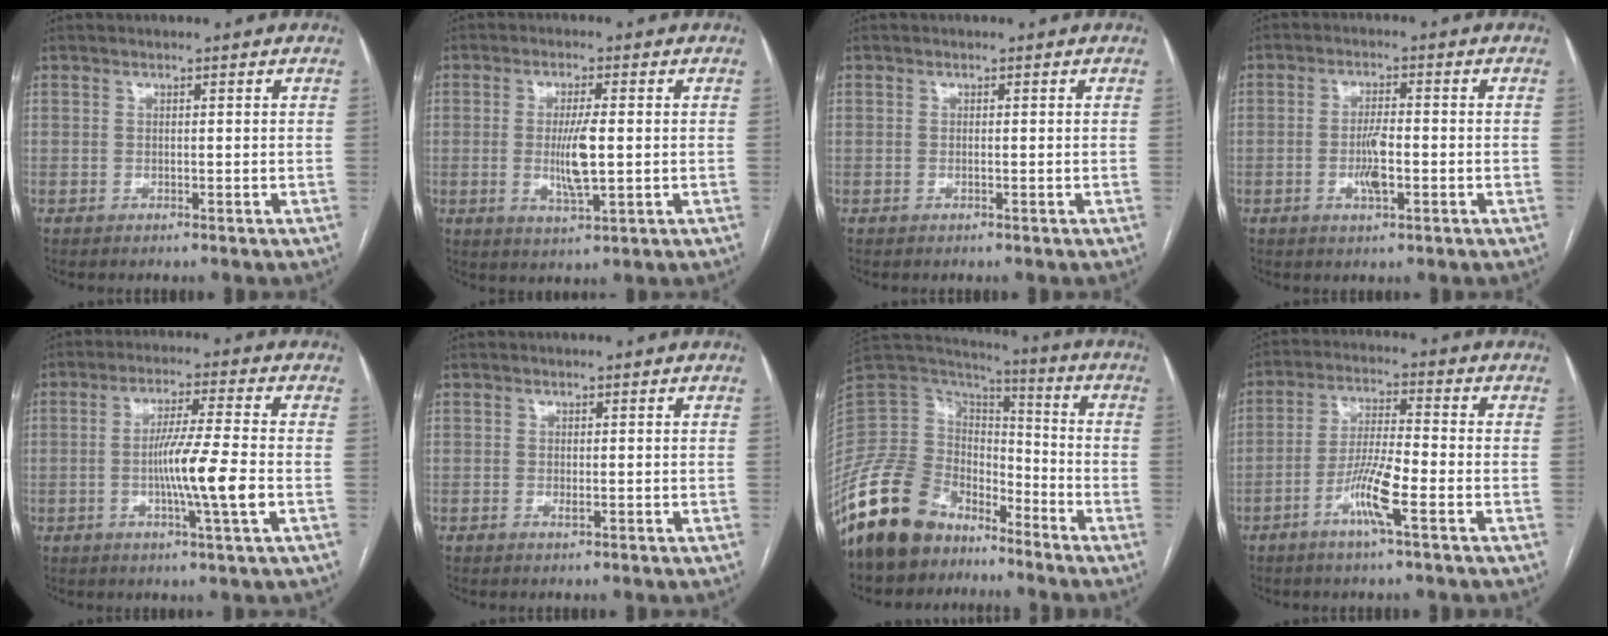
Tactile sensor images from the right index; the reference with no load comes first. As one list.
[{"total": 6.2, "force": [-0.3, 1.0, 6.1], "torque": [-0.116, -0.008, -0.005]}, {"total": 0.0}, {"total": 4.6, "force": [-1.3, 1.0, 4.2], "torque": [-0.083, -0.002, -0.020]}, {"total": 9.3, "force": [-1.9, -0.9, 9.1], "torque": [-0.163, -0.010, -0.036]}, {"total": 0.6, "force": [-0.2, 0.2, 0.6], "torque": [-0.008, -0.001, -0.004]}, {"total": 15.8, "force": [-11.3, 9.3, 6.1], "torque": [-0.134, 0.043, -0.214]}, {"total": 8.0, "force": [-3.7, 0.2, 7.1], "torque": [-0.139, -0.002, -0.072]}]